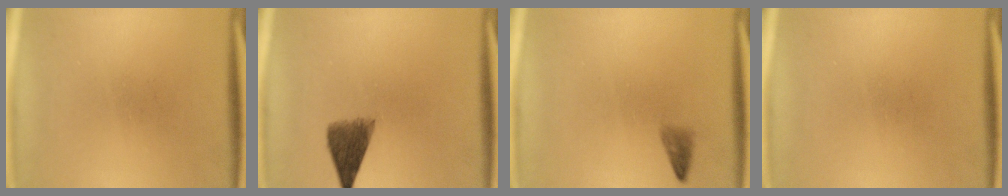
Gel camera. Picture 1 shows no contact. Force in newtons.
{"total": 5.2}
{"total": 1.2}
{"total": 0.0}